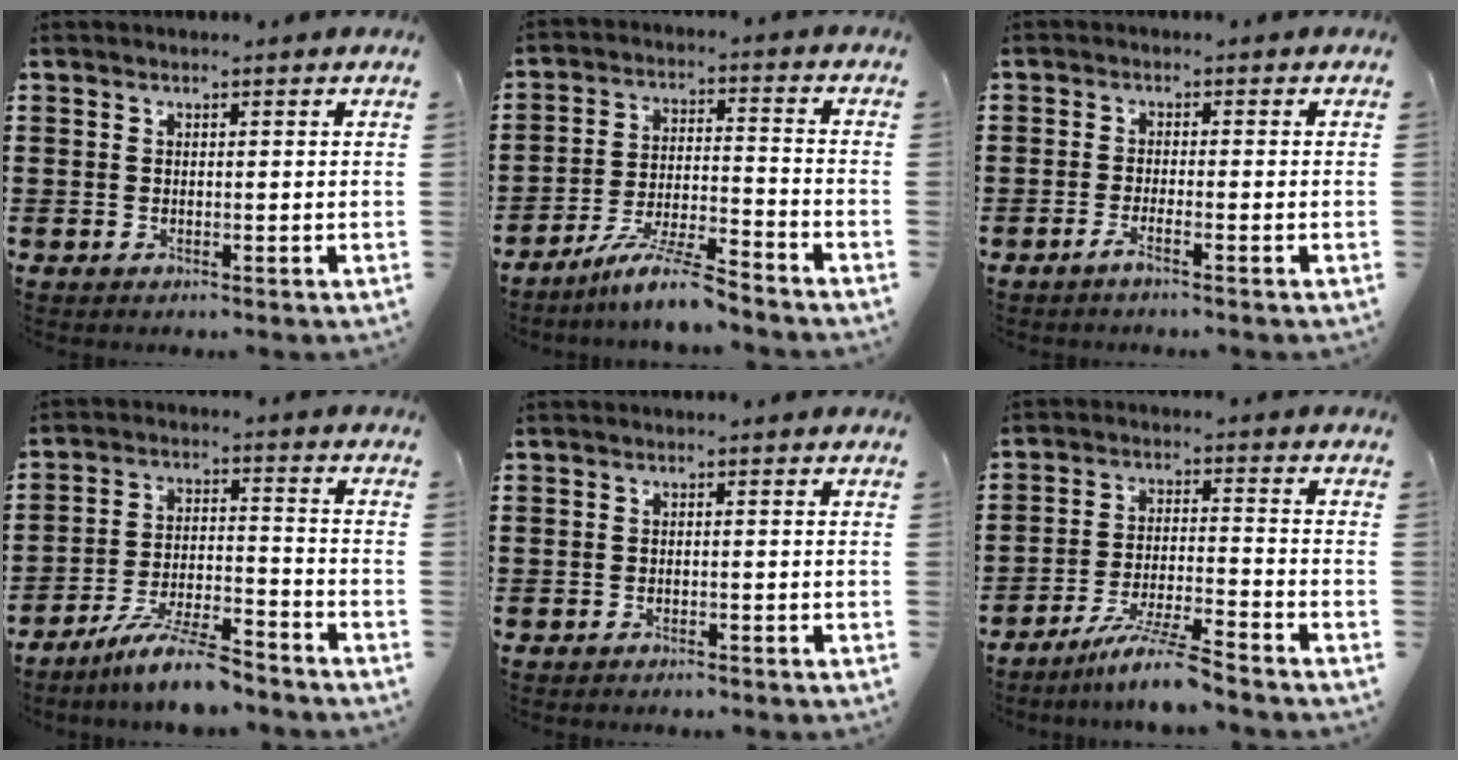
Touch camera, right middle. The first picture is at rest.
{"total": 8.3, "force": [-7.2, 0.3, 4.1], "torque": [-0.079, -0.001, -0.136]}
{"total": 1.8, "force": [-1.2, -0.1, 1.3], "torque": [-0.028, -0.005, -0.025]}
{"total": 9.2, "force": [-8.0, 0.9, 4.6], "torque": [-0.090, 0.008, -0.152]}
{"total": 0.9, "force": [-0.9, 0.1, 0.1], "torque": [-0.005, -0.001, -0.018]}
{"total": 7.4, "force": [-6.3, -0.3, 3.8], "torque": [-0.079, -0.013, -0.120]}